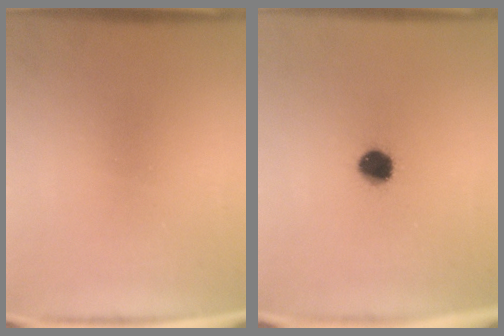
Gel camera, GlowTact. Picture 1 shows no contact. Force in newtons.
{"total": 6.5}